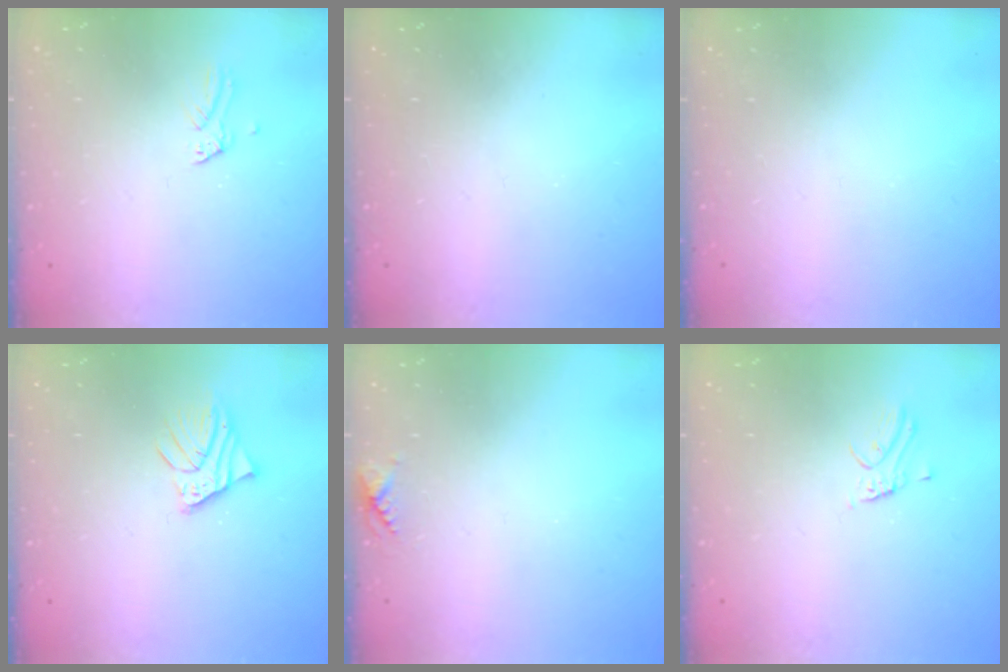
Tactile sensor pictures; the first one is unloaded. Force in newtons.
{"total": 0.6, "press": 0.6, "slide": 0.0}
{"total": 0.0}
{"total": 4.2, "press": 4.1, "slide": 0.5}
{"total": 5.3, "press": 5.3, "slide": 0.6}
{"total": 1.6, "press": 1.6, "slide": 0.1}